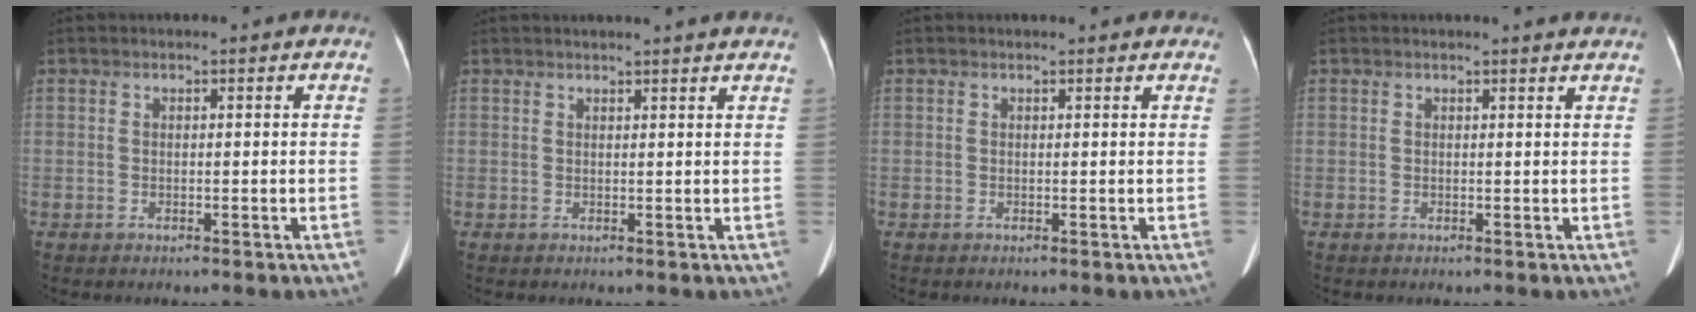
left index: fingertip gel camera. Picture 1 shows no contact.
{"total": 5.8, "force": [5.3, -0.5, 2.2], "torque": [-0.027, 0.017, 0.050]}
{"total": 2.6, "force": [2.3, 0.9, 0.8], "torque": [-0.012, 0.014, 0.019]}
{"total": 2.0, "force": [1.9, 0.0, 0.3], "torque": [-0.011, 0.002, 0.014]}